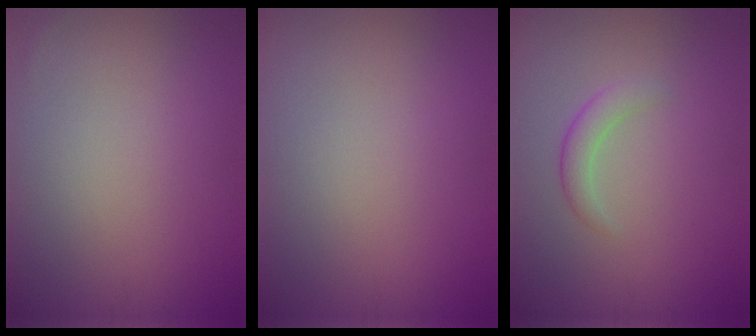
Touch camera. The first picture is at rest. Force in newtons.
{"total": 0.0}
{"total": 1.8, "press": 1.8, "slide": 0.2}